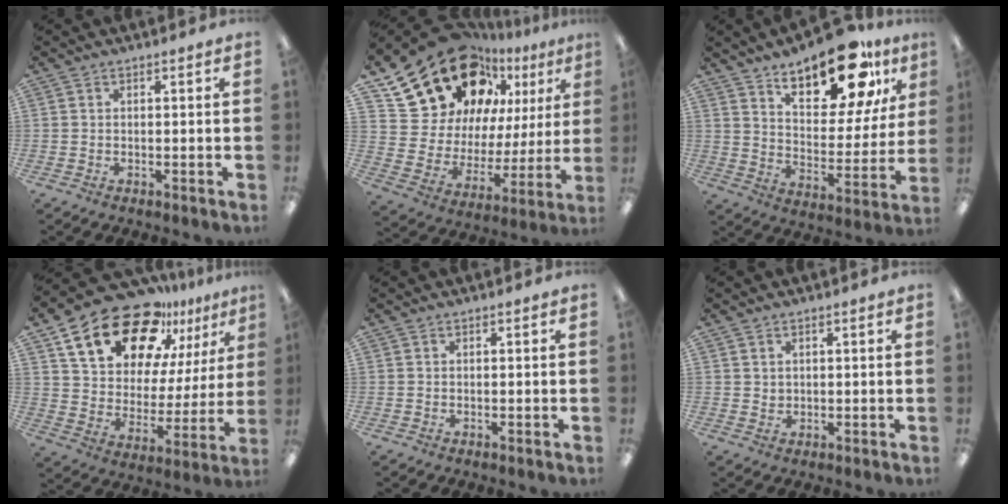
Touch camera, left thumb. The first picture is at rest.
{"total": 21.0, "force": [16.2, 11.5, 6.8], "torque": [-0.135, -0.117, 0.309]}
{"total": 20.0, "force": [14.1, 8.1, 11.7], "torque": [-0.170, -0.082, 0.234]}
{"total": 21.6, "force": [14.9, 11.3, 10.8], "torque": [-0.185, -0.088, 0.265]}
{"total": 0.0}
{"total": 1.3, "force": [0.7, 1.1, 0.2], "torque": [-0.005, 0.002, 0.013]}